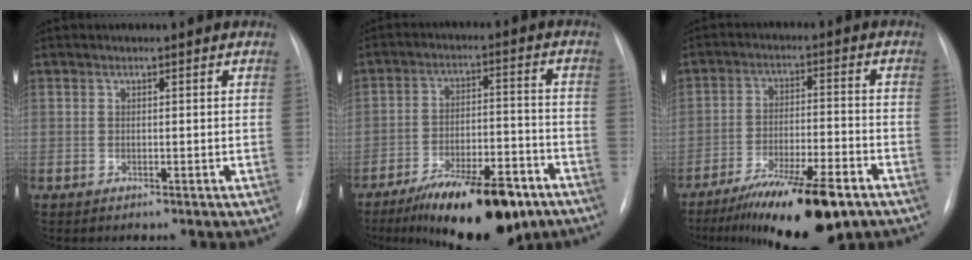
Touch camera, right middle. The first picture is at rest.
{"total": 16.4, "force": [-11.3, 5.0, 10.8], "torque": [-0.146, 0.009, -0.177]}
{"total": 14.6, "force": [-10.1, 2.3, 10.2], "torque": [-0.160, -0.023, -0.167]}